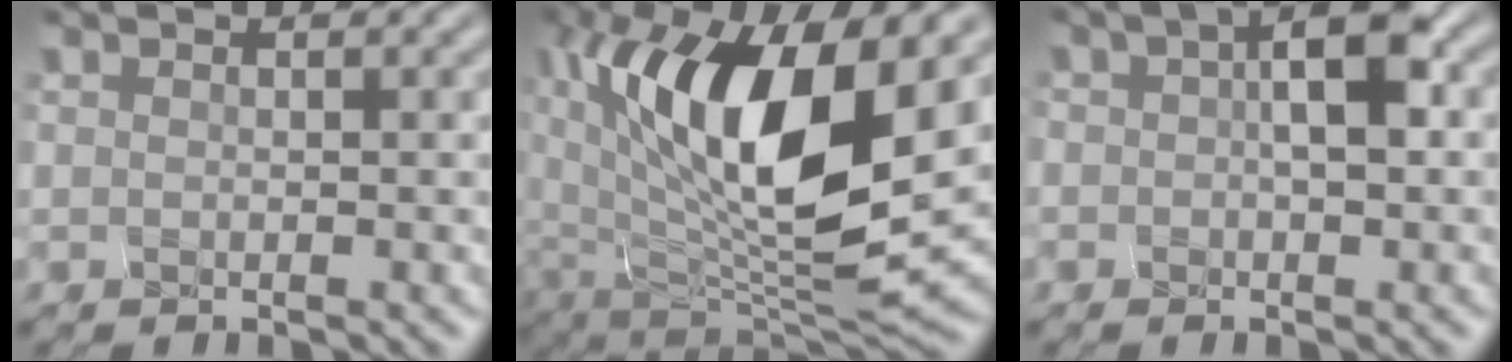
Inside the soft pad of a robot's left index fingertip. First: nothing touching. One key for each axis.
{"total": 12.9, "fx": 3.4, "fy": 5.3, "fz": 11.3, "tx": -0.209, "ty": -0.009, "tz": 0.078}
{"total": 3.3, "fx": 0.0, "fy": 1.3, "fz": 3.0, "tx": -0.056, "ty": 0.011, "tz": 0.014}